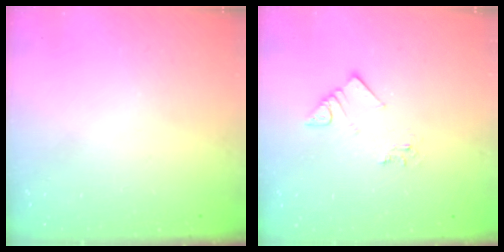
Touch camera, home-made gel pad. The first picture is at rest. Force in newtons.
{"total": 3.0, "press": 3.0, "slide": 0.0}